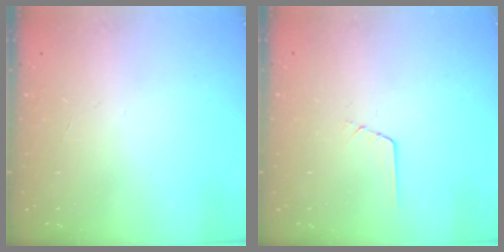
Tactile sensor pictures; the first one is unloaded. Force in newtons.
{"total": 0.6, "press": 0.5, "slide": 0.2}